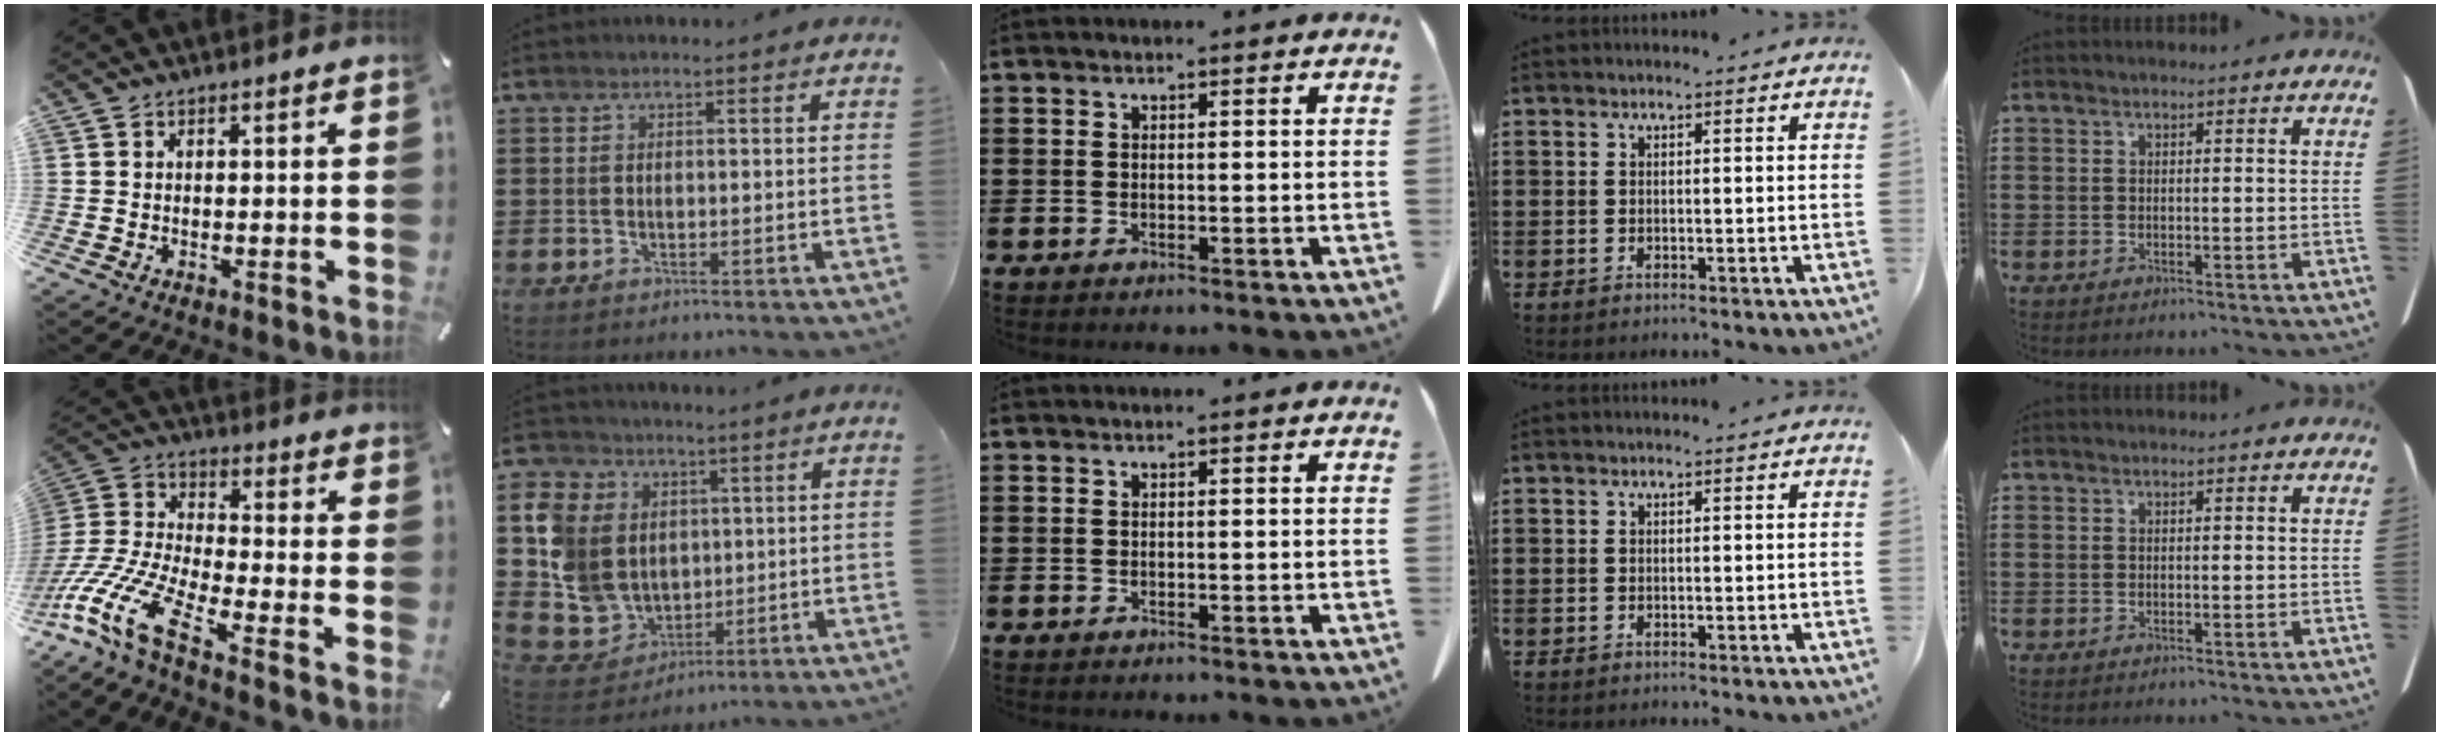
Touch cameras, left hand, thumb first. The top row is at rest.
{"thumb": {"total": 16.5, "force": [-9.3, 6.3, 12.1], "torque": [-0.264, 0.022, -0.169]}, "index": {"total": 10.3, "force": [2.1, 9.5, 3.3], "torque": [-0.132, 0.003, 0.047]}}